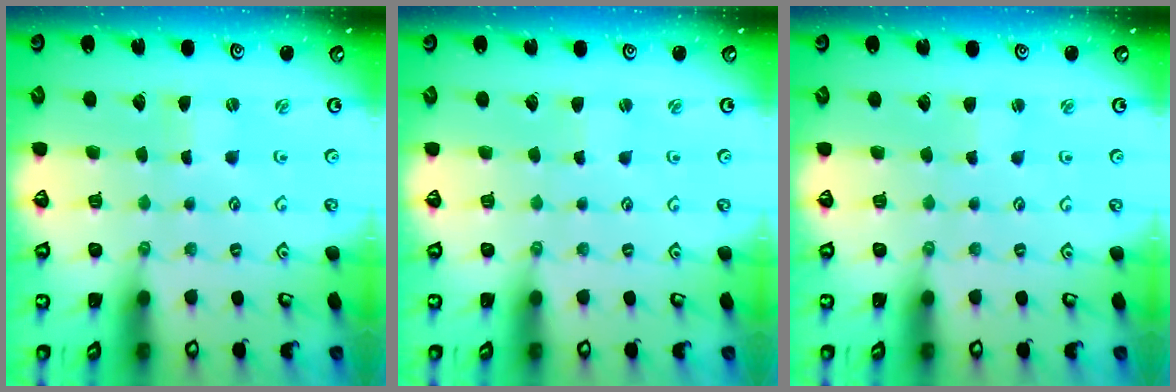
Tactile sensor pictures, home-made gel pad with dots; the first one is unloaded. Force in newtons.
{"total": 1.0, "press": 1.0, "slide": 0.2}
{"total": 1.6, "press": 1.6, "slide": 0.2}